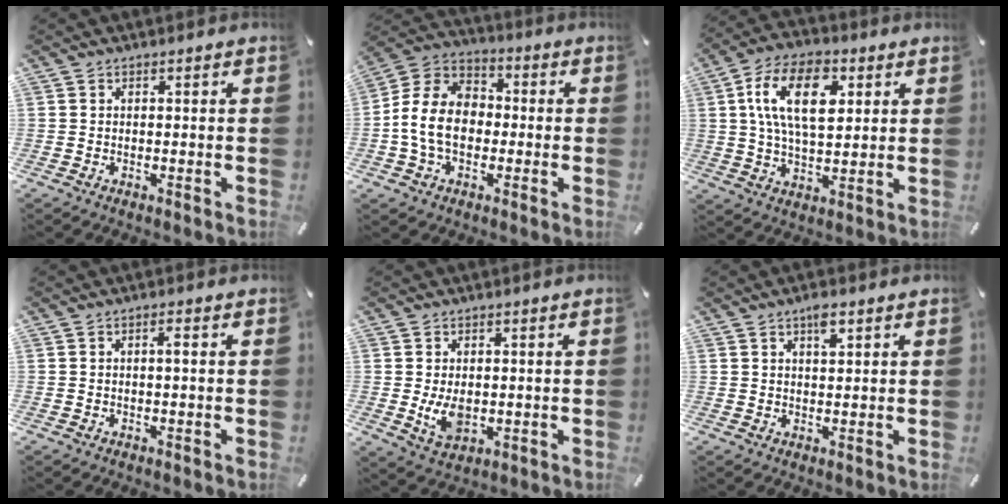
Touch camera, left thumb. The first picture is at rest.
{"total": 12.0, "force": [-2.2, 9.3, 7.1], "torque": [-0.169, 0.026, -0.041]}
{"total": 15.1, "force": [4.4, 8.7, 11.5], "torque": [-0.222, 0.009, 0.074]}
{"total": 1.5, "force": [0.1, 0.2, 1.4], "torque": [-0.031, 0.000, 0.000]}
{"total": 6.1, "force": [-0.3, 4.0, 4.6], "torque": [-0.099, -0.005, -0.006]}
{"total": 3.3, "force": [1.9, 1.1, 2.4], "torque": [-0.044, 0.001, 0.031]}